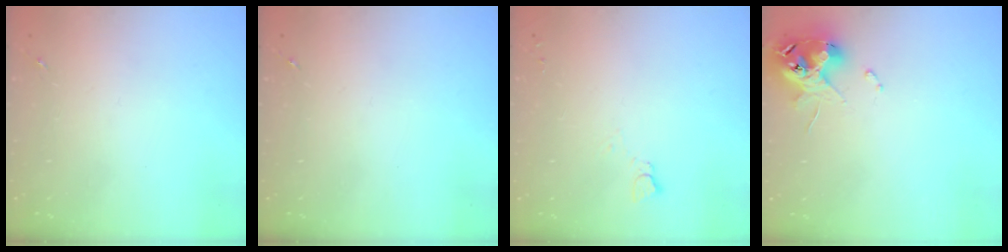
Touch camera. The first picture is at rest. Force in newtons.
{"total": 0.0}
{"total": 2.8, "press": 2.7, "slide": 0.3}
{"total": 12.6, "press": 12.5, "slide": 1.7}